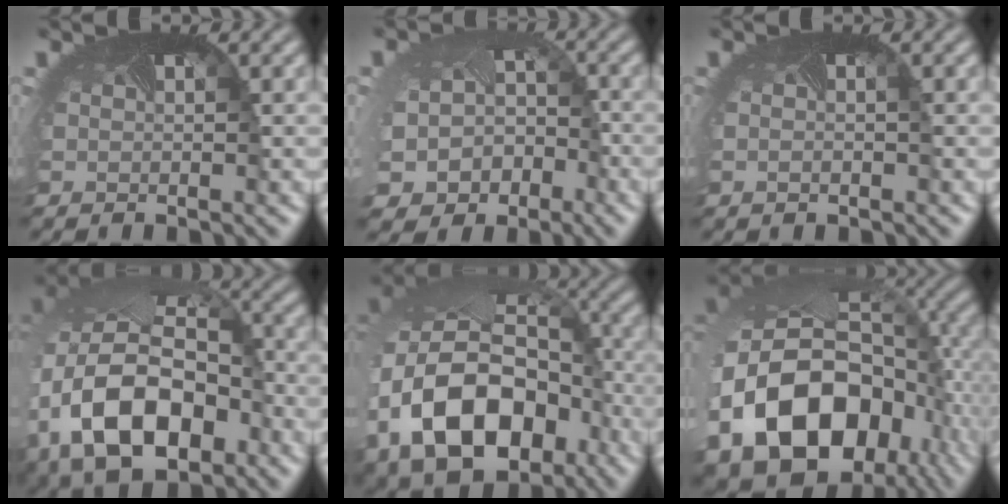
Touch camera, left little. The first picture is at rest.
{"total": 7.0, "force": [-3.4, 5.7, 2.2], "torque": [-0.043, -0.030, -0.048]}
{"total": 0.9, "force": [-0.3, 0.2, 0.8], "torque": [-0.014, -0.003, -0.003]}
{"total": 14.3, "force": [-4.4, 9.8, 9.4], "torque": [-0.217, -0.026, -0.073]}
{"total": 16.5, "force": [-5.1, 12.0, 10.1], "torque": [-0.238, -0.036, -0.075]}
{"total": 18.5, "force": [-5.5, 13.6, 11.3], "torque": [-0.275, -0.058, -0.071]}